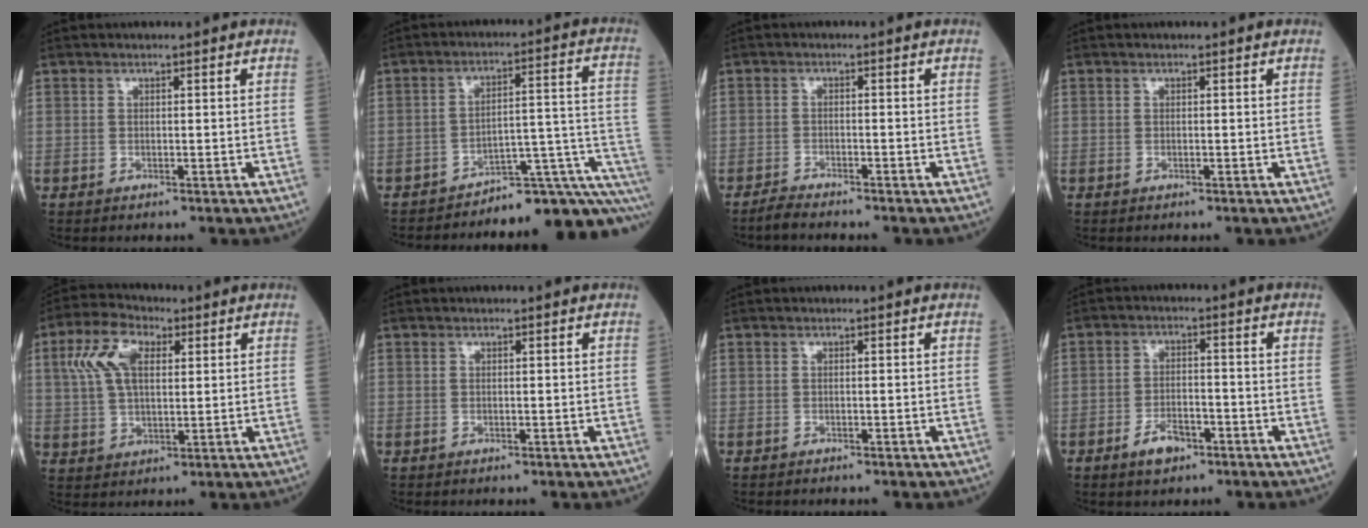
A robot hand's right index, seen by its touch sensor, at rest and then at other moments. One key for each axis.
{"total": 14.2, "fx": -12.9, "fy": 1.8, "fz": 5.6, "tx": -0.012, "ty": 0.065, "tz": -0.168}
{"total": 2.5, "fx": -2.4, "fy": -0.2, "fz": 0.8, "tx": -0.024, "ty": -0.009, "tz": -0.044}
{"total": 0.0}
{"total": 9.2, "fx": 3.1, "fy": 4.5, "fz": 7.3, "tx": -0.161, "ty": 0.024, "tz": 0.060}
{"total": 0.0}
{"total": 0.6, "fx": -0.6, "fy": 0.1, "fz": 0.3, "tx": -0.003, "ty": -0.002, "tz": -0.010}
{"total": 4.6, "fx": -2.8, "fy": 2.1, "fz": 2.9, "tx": -0.053, "ty": 0.003, "tz": -0.046}